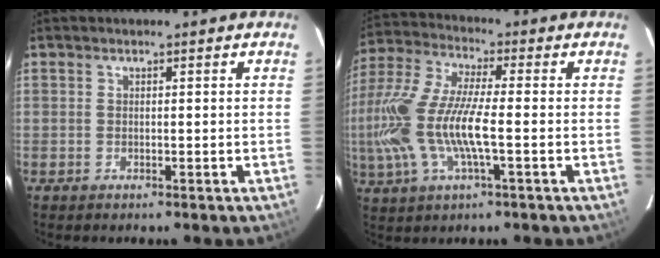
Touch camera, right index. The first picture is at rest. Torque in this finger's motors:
{"motor_torque": [1.66, -0.48, 1.05, 0.21]}